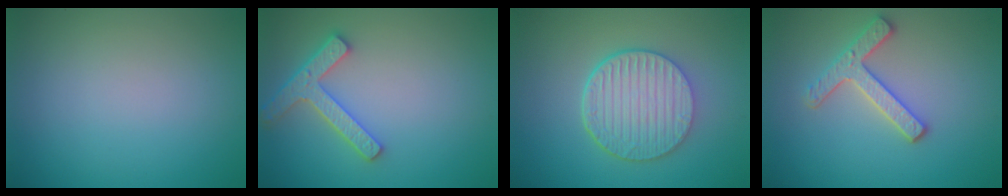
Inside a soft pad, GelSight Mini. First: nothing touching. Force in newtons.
{"total": 3.9, "press": 3.6, "slide": 1.5}
{"total": 6.3, "press": 4.6, "slide": 4.3}
{"total": 3.1, "press": 2.8, "slide": 1.2}